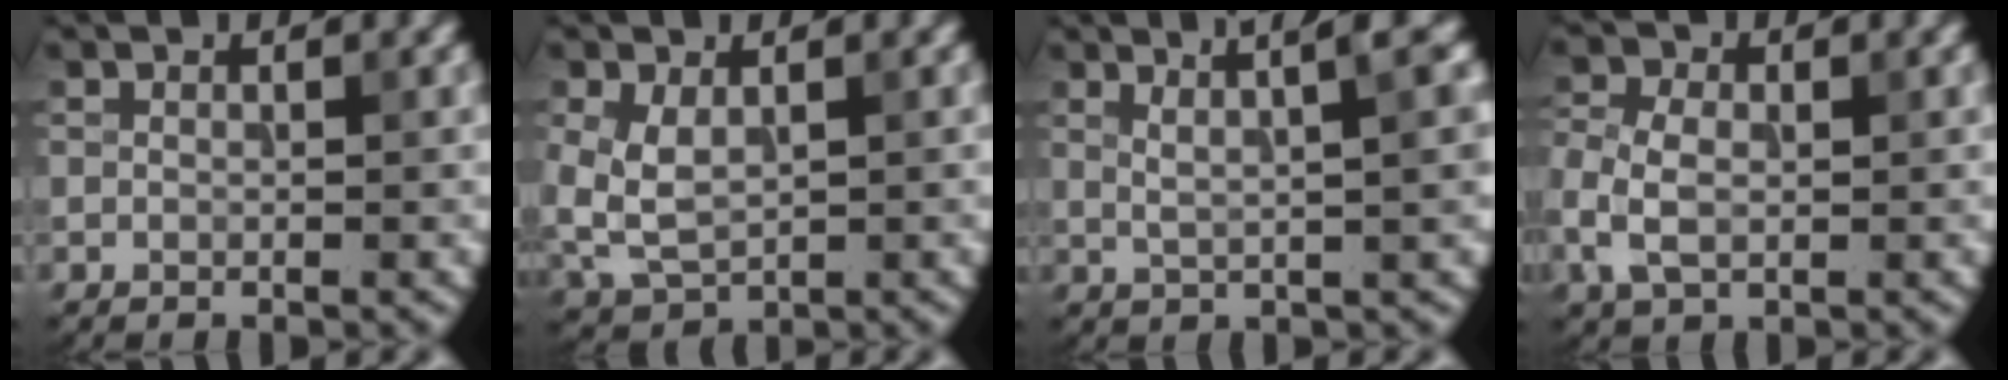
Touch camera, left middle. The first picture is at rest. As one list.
[{"total": 3.9, "force": [0.4, 2.5, 3.0], "torque": [-0.074, 0.000, 0.014]}, {"total": 5.2, "force": [2.6, 1.2, 4.3], "torque": [-0.047, 0.015, 0.030]}, {"total": 4.3, "force": [-0.9, 2.9, 3.1], "torque": [-0.087, -0.003, -0.021]}]